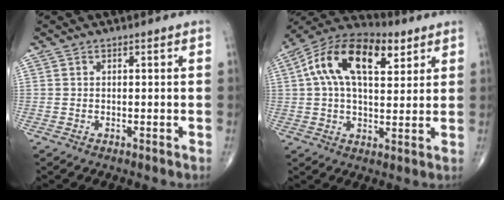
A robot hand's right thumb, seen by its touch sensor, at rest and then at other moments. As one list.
[{"total": 17.6, "force": [6.2, 9.3, 13.5], "torque": [-0.218, 0.012, 0.096]}]